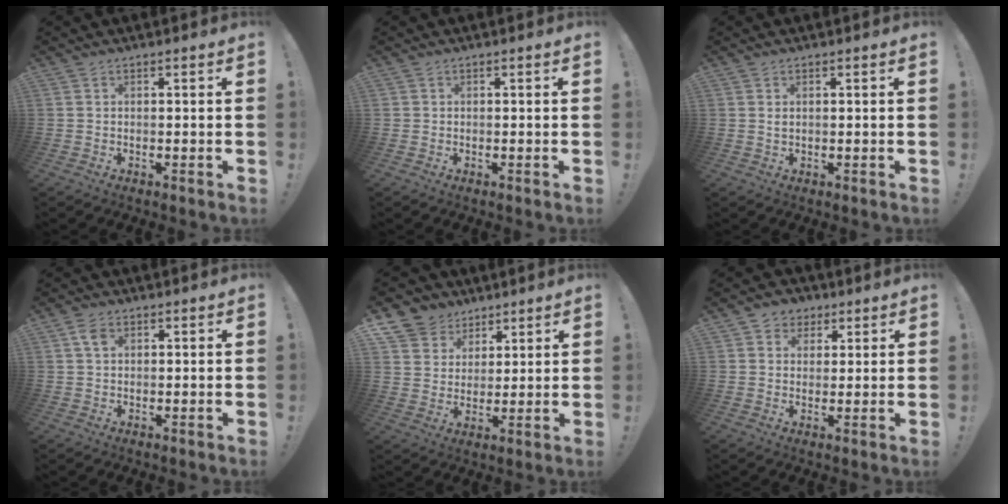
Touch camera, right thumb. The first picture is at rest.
{"total": 0.6, "force": [0.1, 0.6, 0.1], "torque": [-0.001, 0.002, 0.002]}
{"total": 0.8, "force": [0.5, 0.3, 0.6], "torque": [-0.005, -0.003, 0.007]}
{"total": 3.3, "force": [1.3, 2.1, 2.3], "torque": [-0.045, 0.003, 0.025]}
{"total": 8.6, "force": [5.4, 6.7, 0.8], "torque": [-0.009, -0.045, 0.109]}
{"total": 5.0, "force": [1.9, 4.6, 0.8], "torque": [0.002, -0.014, 0.035]}